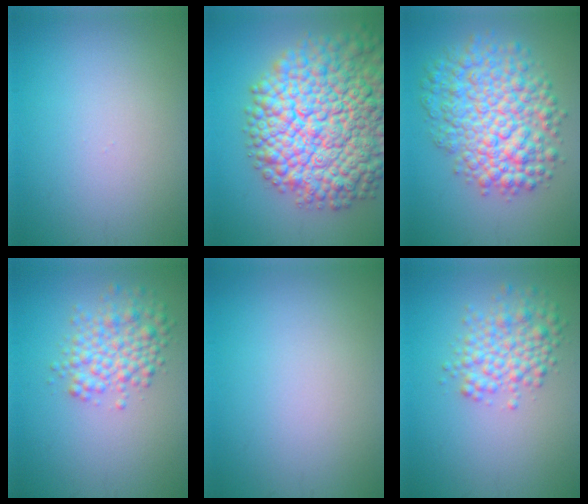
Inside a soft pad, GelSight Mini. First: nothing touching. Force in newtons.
{"total": 17.1, "press": 17.1, "slide": 0.8}
{"total": 9.0, "press": 9.0, "slide": 0.2}
{"total": 4.3, "press": 4.3, "slide": 0.2}
{"total": 0.0}
{"total": 4.3, "press": 4.3, "slide": 0.2}